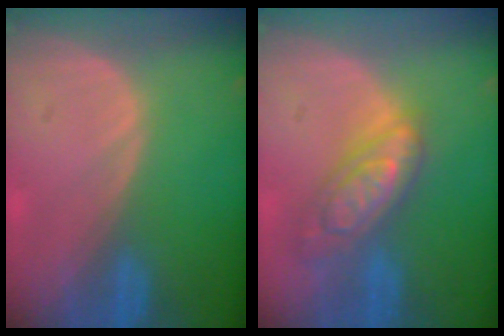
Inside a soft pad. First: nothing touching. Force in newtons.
{"total": 7.5, "press": 7.5, "slide": 0.4}